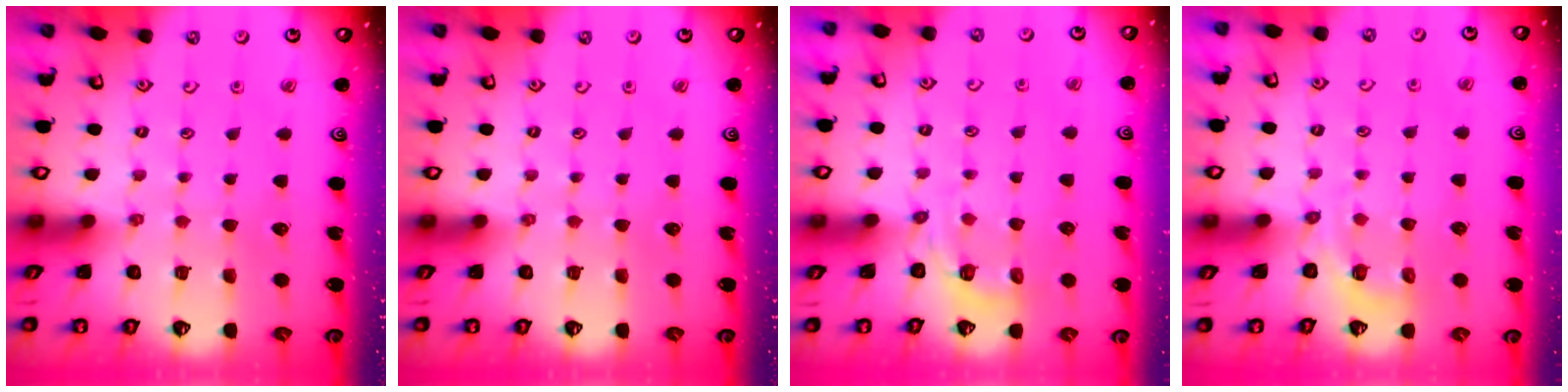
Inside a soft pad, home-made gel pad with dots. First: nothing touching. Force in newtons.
{"total": 0.0}
{"total": 3.3, "press": 2.6, "slide": 2.1}
{"total": 2.3, "press": 1.4, "slide": 1.8}